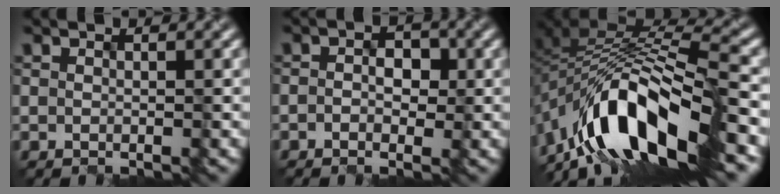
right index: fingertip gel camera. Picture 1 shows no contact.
{"total": 1.9, "force": [-0.3, 1.3, 1.4], "torque": [-0.013, 0.001, -0.008]}
{"total": 12.9, "force": [-7.4, 4.8, 9.4], "torque": [-0.159, 0.008, -0.130]}